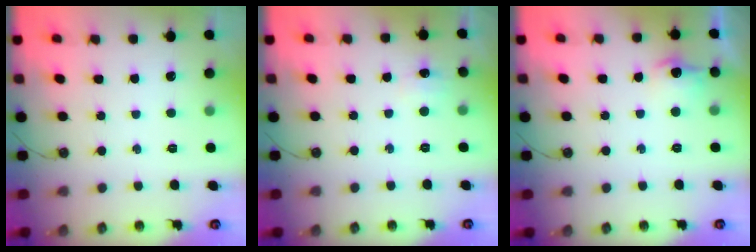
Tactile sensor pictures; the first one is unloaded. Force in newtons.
{"total": 5.8, "press": 5.7, "slide": 0.8}
{"total": 8.0, "press": 8.0, "slide": 0.7}